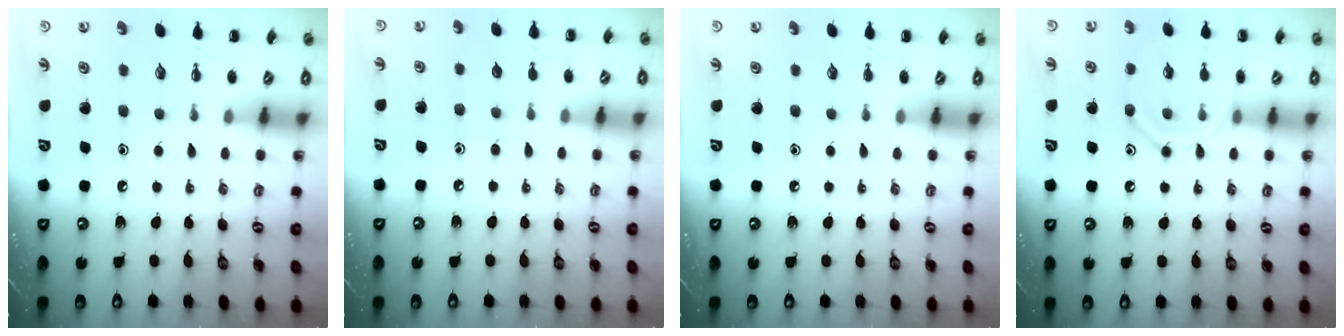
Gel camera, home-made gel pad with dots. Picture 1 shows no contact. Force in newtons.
{"total": 2.5, "press": 2.3, "slide": 1.0}
{"total": 0.0}
{"total": 12.0, "press": 12.0, "slide": 0.7}